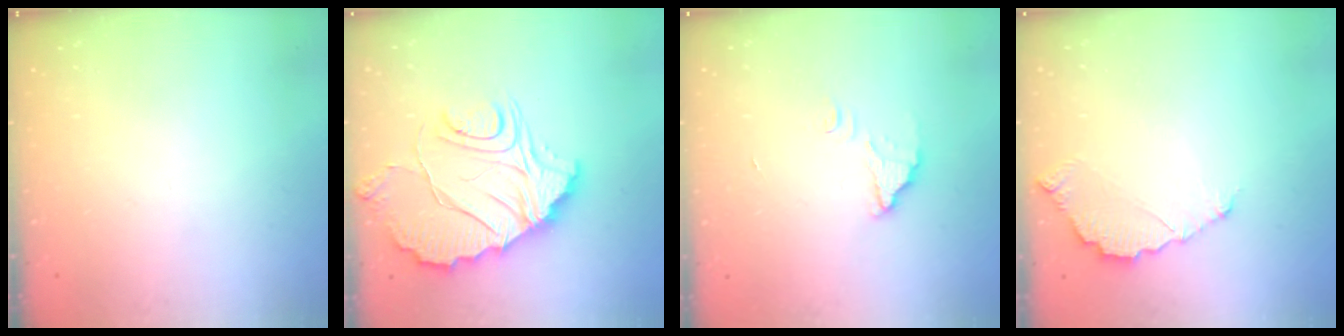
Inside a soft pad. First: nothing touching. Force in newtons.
{"total": 13.3, "press": 13.3, "slide": 1.1}
{"total": 2.9, "press": 2.9, "slide": 0.2}
{"total": 6.6, "press": 6.6, "slide": 0.2}